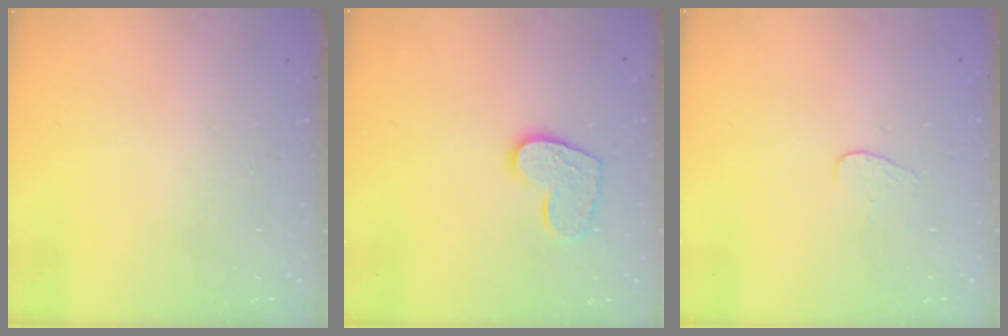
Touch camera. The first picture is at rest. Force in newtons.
{"total": 11.3, "press": 11.2, "slide": 0.7}
{"total": 3.8, "press": 3.8, "slide": 0.3}